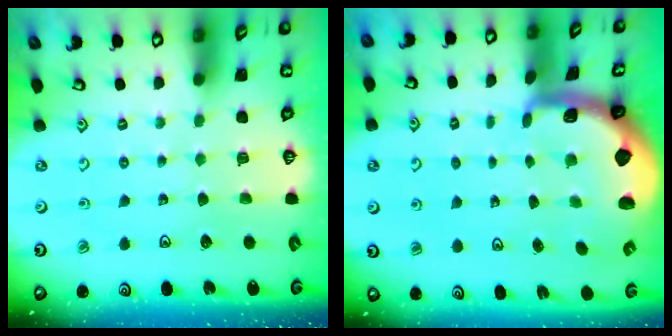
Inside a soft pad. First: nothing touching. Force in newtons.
{"total": 2.7, "press": 1.7, "slide": 2.1}